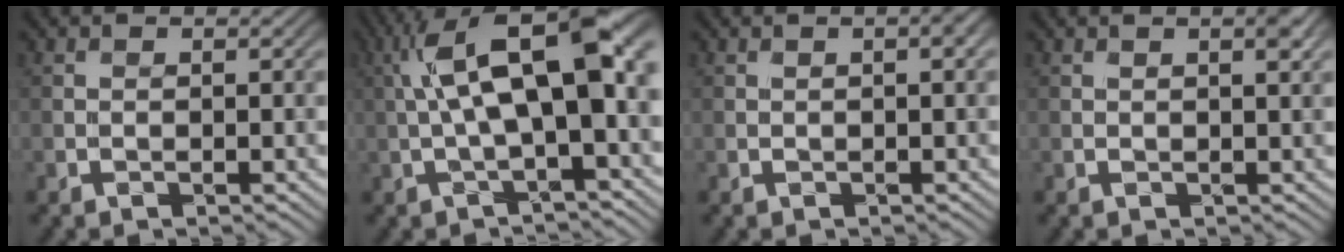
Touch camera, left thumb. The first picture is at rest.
{"total": 11.9, "force": [1.3, 4.0, 11.2], "torque": [-0.193, 0.019, 0.015]}
{"total": 1.7, "force": [0.4, 0.3, 1.6], "torque": [-0.027, 0.006, 0.006]}
{"total": 1.6, "force": [1.0, 0.1, 1.3], "torque": [-0.023, 0.006, 0.015]}